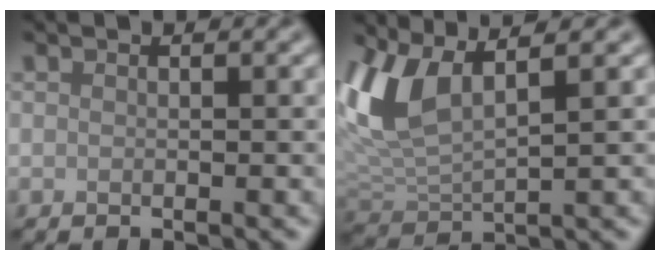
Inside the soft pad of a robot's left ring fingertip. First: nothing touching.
{"total": 6.2, "force": [3.0, 2.3, 4.9], "torque": [-0.124, 0.003, 0.060]}